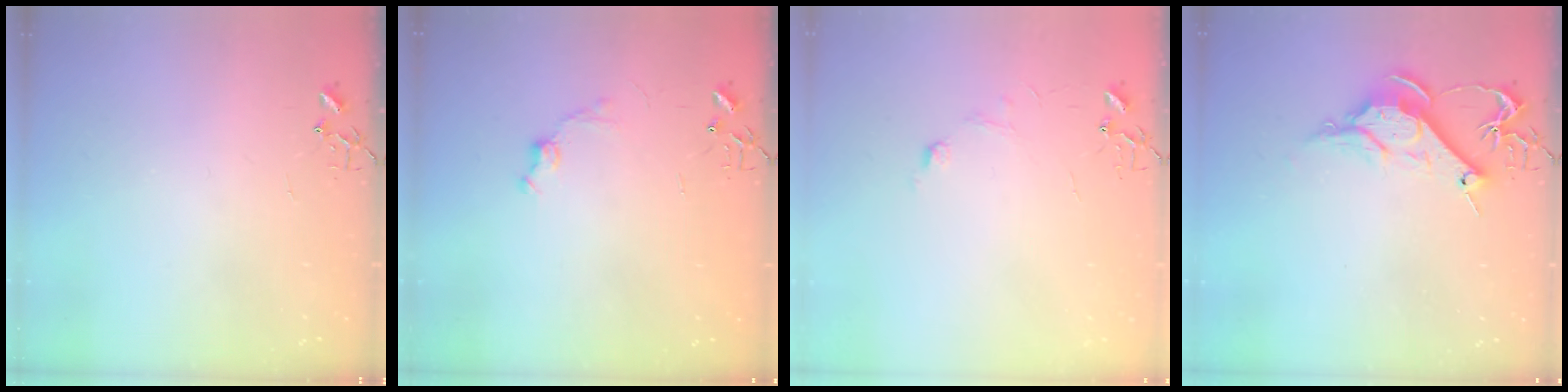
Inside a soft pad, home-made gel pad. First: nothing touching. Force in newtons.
{"total": 7.0, "press": 7.0, "slide": 0.9}
{"total": 6.6, "press": 6.5, "slide": 0.7}
{"total": 11.9, "press": 11.8, "slide": 1.2}